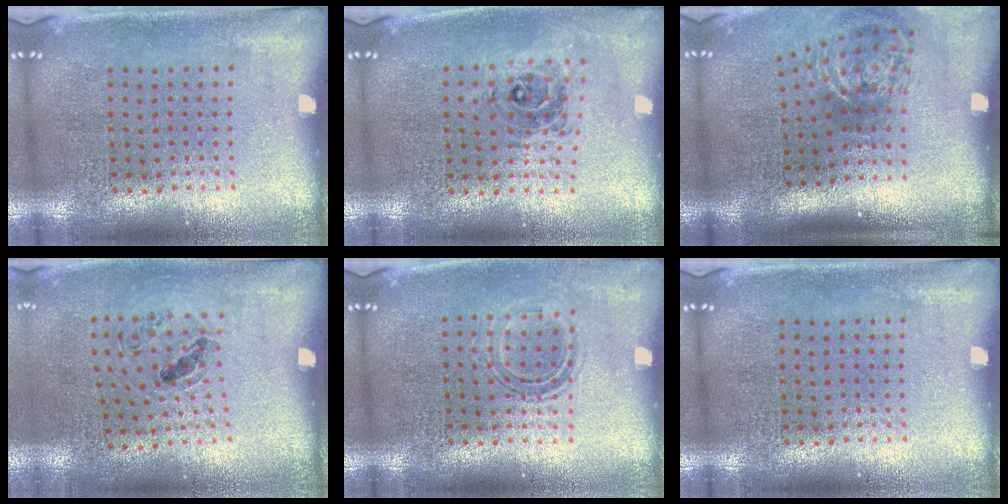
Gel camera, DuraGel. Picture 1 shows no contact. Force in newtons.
{"total": 0.7, "press": 0.7, "slide": 0.1}
{"total": 2.1, "press": 1.3, "slide": 1.7}
{"total": 1.2, "press": 0.9, "slide": 0.8}
{"total": 1.1, "press": 1.0, "slide": 0.5}
{"total": 0.0}